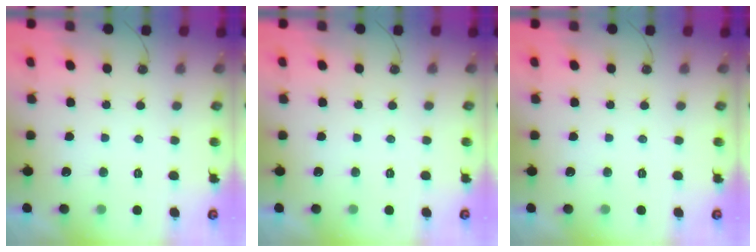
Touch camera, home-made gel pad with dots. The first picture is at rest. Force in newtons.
{"total": 0.6, "press": 0.1, "slide": 0.5}
{"total": 0.0}